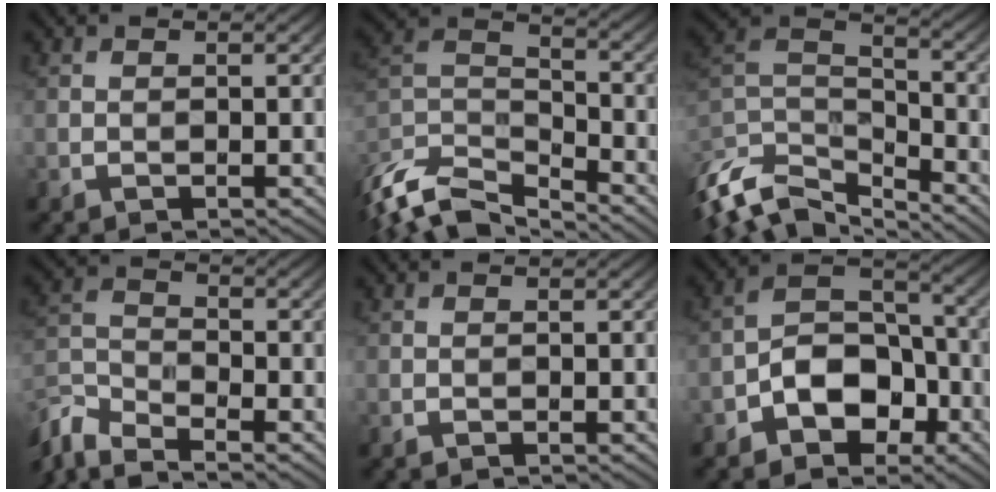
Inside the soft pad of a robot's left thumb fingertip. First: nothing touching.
{"total": 11.7, "force": [-9.2, 4.0, 6.1], "torque": [-0.152, -0.017, -0.172]}
{"total": 12.1, "force": [-9.1, 5.0, 6.3], "torque": [-0.167, -0.012, -0.163]}
{"total": 7.5, "force": [-6.4, 1.9, 3.4], "torque": [-0.080, -0.015, -0.143]}
{"total": 0.0}
{"total": 8.1, "force": [-3.7, 5.3, 4.9], "torque": [-0.080, 0.004, -0.078]}